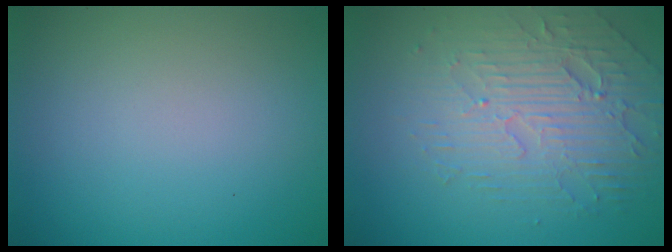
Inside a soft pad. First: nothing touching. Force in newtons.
{"total": 4.5, "press": 3.9, "slide": 2.3}